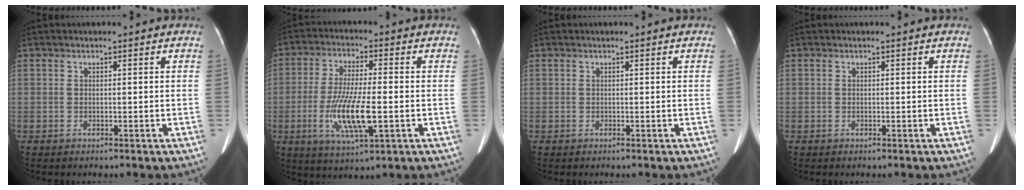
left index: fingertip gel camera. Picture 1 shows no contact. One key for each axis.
{"total": 10.5, "fx": -2.5, "fy": 1.9, "fz": 10.1, "tx": -0.203, "ty": -0.014, "tz": -0.043}
{"total": 0.0}
{"total": 0.0}